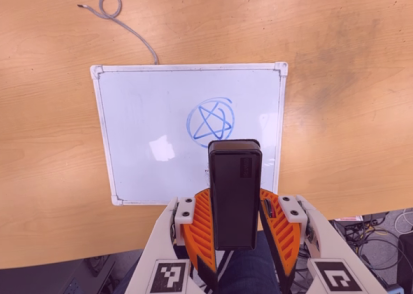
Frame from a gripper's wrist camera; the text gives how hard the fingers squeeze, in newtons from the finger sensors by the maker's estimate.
{"total": 5.2, "left": 4.6, "right": 5.8}